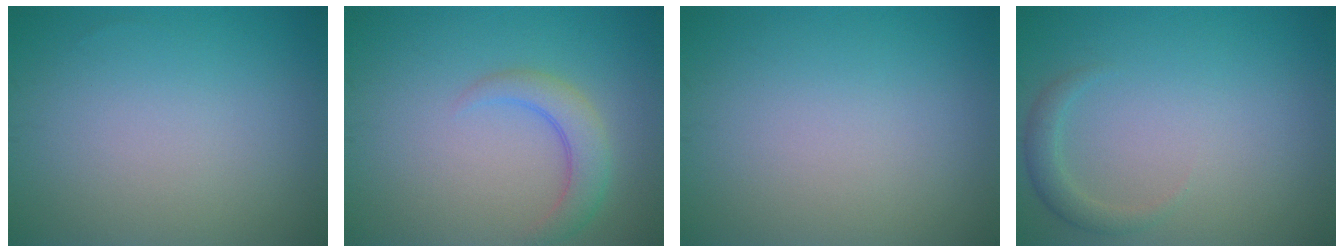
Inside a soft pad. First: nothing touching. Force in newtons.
{"total": 3.0, "press": 3.0, "slide": 0.3}
{"total": 0.0}
{"total": 1.6, "press": 1.6, "slide": 0.2}